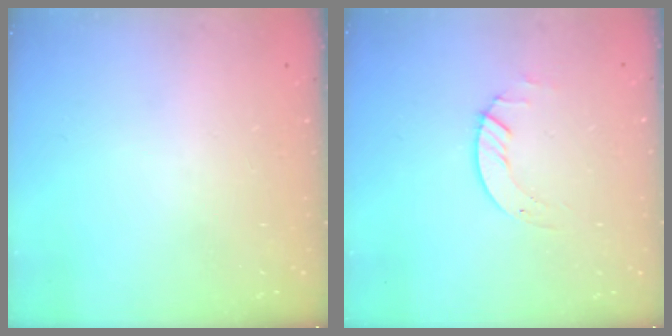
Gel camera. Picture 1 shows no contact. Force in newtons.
{"total": 2.0, "press": 2.0, "slide": 0.2}